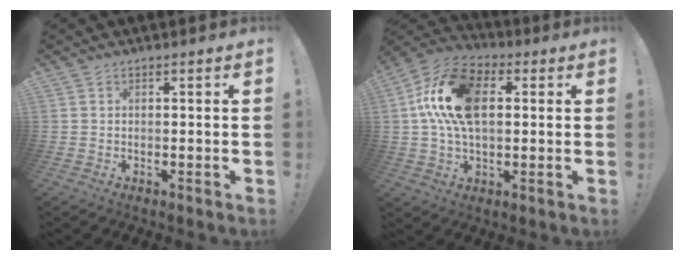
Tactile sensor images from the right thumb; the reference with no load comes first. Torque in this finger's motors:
{"motor_torque": [2.13, 2.55, 0.89, -0.65, 0.25]}